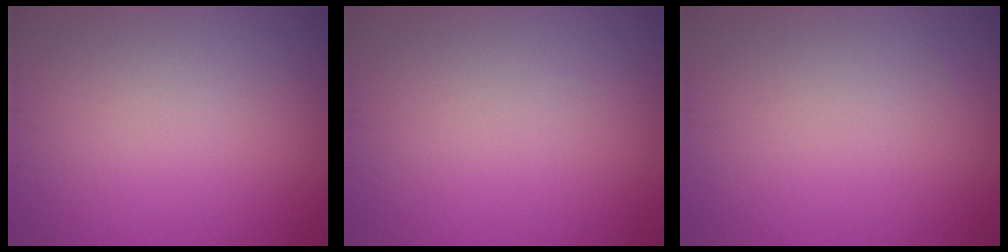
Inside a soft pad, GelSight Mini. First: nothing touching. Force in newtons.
{"total": 0.0}
{"total": 0.0}